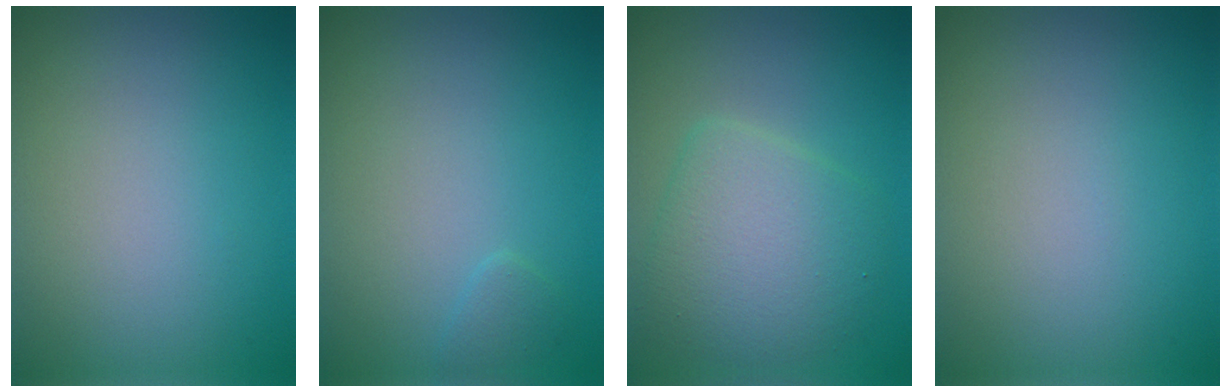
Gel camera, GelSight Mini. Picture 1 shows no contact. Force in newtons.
{"total": 0.8, "press": 0.8, "slide": 0.1}
{"total": 5.3, "press": 5.3, "slide": 0.1}
{"total": 0.0}